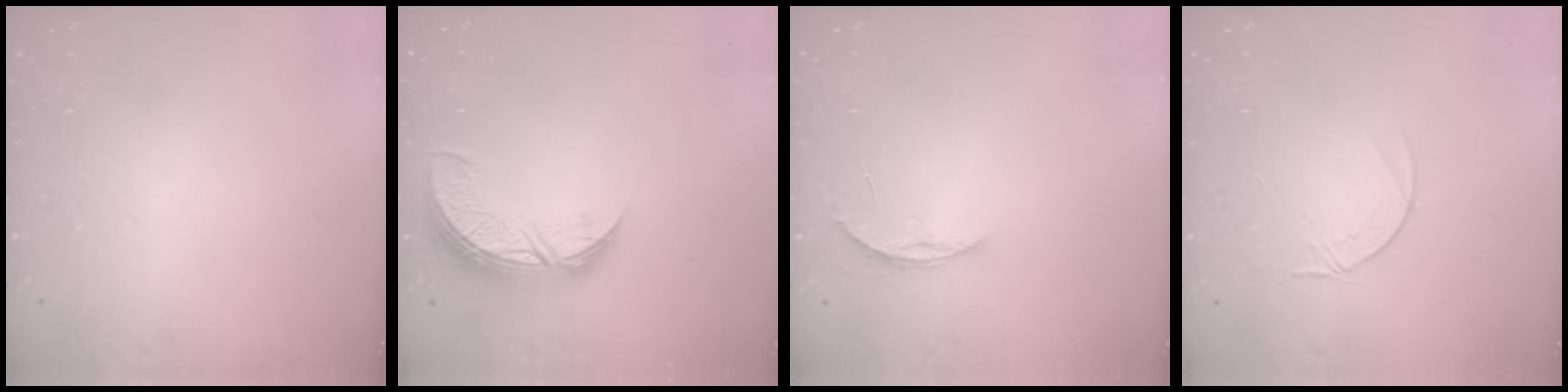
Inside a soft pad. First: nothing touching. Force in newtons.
{"total": 10.3, "press": 10.3, "slide": 0.7}
{"total": 3.7, "press": 3.7, "slide": 0.5}
{"total": 3.9, "press": 3.9, "slide": 0.4}